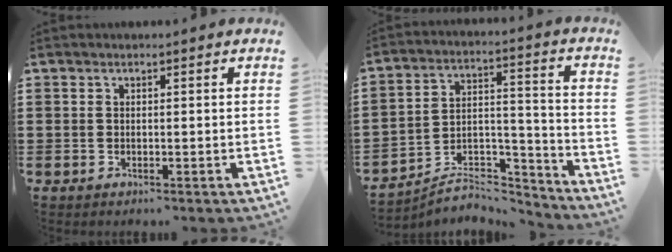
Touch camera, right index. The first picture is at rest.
{"total": 6.3, "force": [-5.7, 2.3, 1.3], "torque": [-0.015, 0.012, -0.108]}